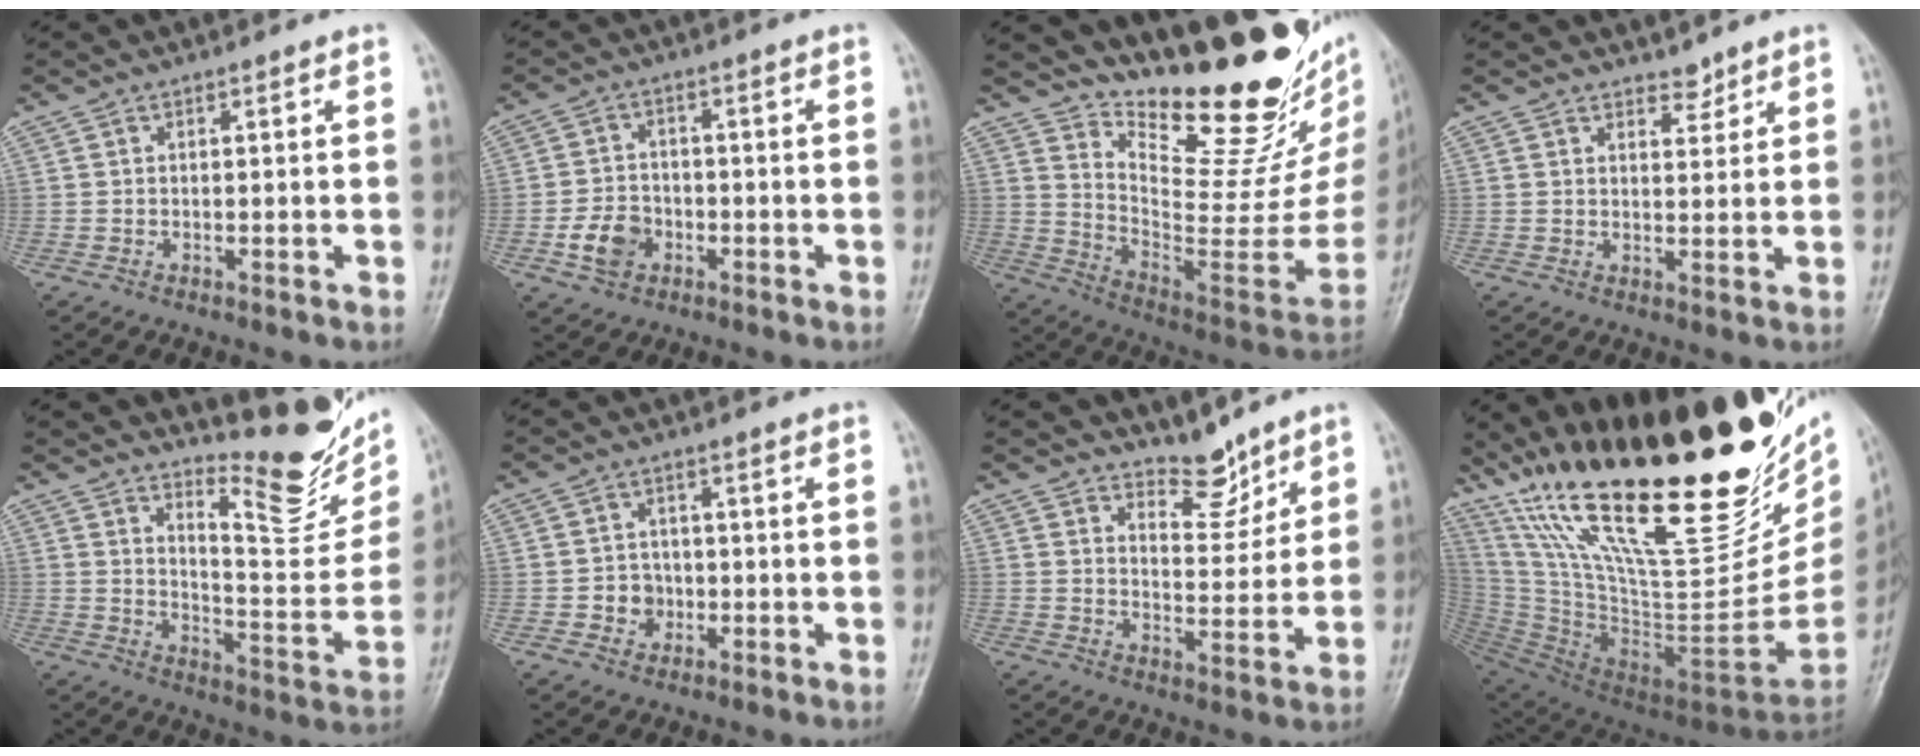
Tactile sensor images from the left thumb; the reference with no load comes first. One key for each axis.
{"total": 5.6, "fx": -2.0, "fy": 4.4, "fz": 2.9, "tx": -0.041, "ty": 0.012, "tz": -0.037}
{"total": 26.9, "fx": 21.2, "fy": 8.2, "fz": 14.4, "tx": -0.184, "ty": -0.155, "tz": 0.316}
{"total": 2.6, "fx": 2.3, "fy": 1.1, "fz": 0.4, "tx": 0.014, "ty": -0.018, "tz": 0.035}
{"total": 17.8, "fx": 13.3, "fy": 5.3, "fz": 10.6, "tx": -0.100, "ty": -0.115, "tz": 0.190}
{"total": 3.7, "fx": -0.7, "fy": 3.4, "fz": 1.2, "tx": 0.007, "ty": 0.009, "tz": -0.011}
{"total": 6.7, "fx": 5.9, "fy": 2.5, "fz": 1.8, "tx": -0.003, "ty": -0.057, "tz": 0.106}
{"total": 43.1, "fx": 26.1, "fy": 14.3, "fz": 31.2, "tx": -0.423, "ty": -0.073, "tz": 0.453}